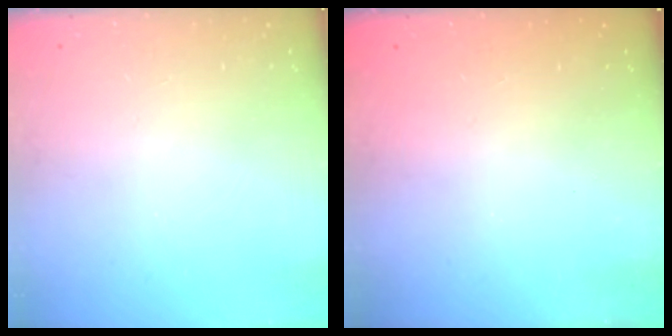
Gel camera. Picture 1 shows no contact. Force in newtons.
{"total": 2.6, "press": 2.4, "slide": 0.8}